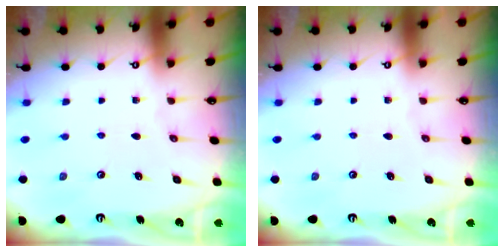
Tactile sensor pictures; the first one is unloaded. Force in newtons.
{"total": 0.0}